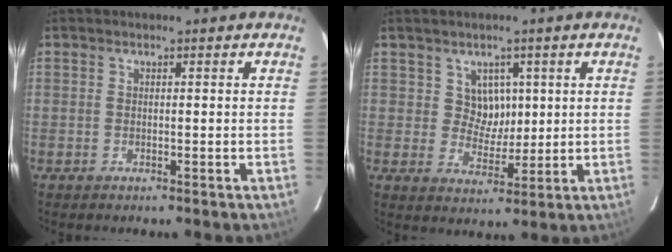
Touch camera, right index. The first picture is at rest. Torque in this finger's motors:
{"motor_torque": [0.00, 0.07, 0.02, 0.00]}